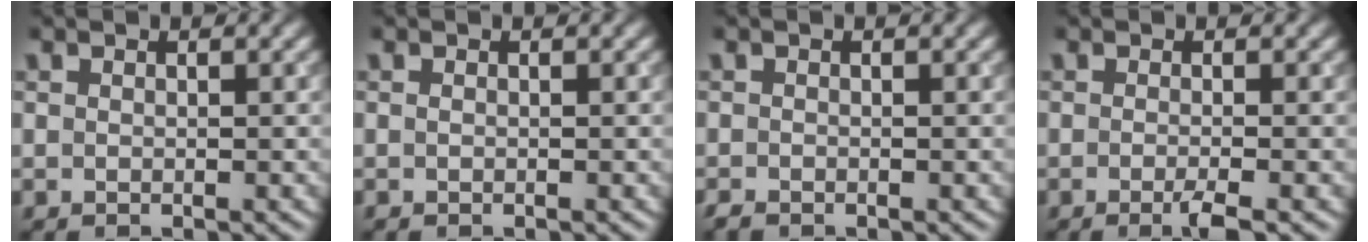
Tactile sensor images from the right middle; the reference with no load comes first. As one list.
[{"total": 0.0}, {"total": 0.7, "force": [-0.6, 0.2, 0.2], "torque": [-0.002, -0.004, -0.011]}, {"total": 2.1, "force": [-0.9, 0.3, 1.9], "torque": [-0.027, -0.002, -0.021]}]